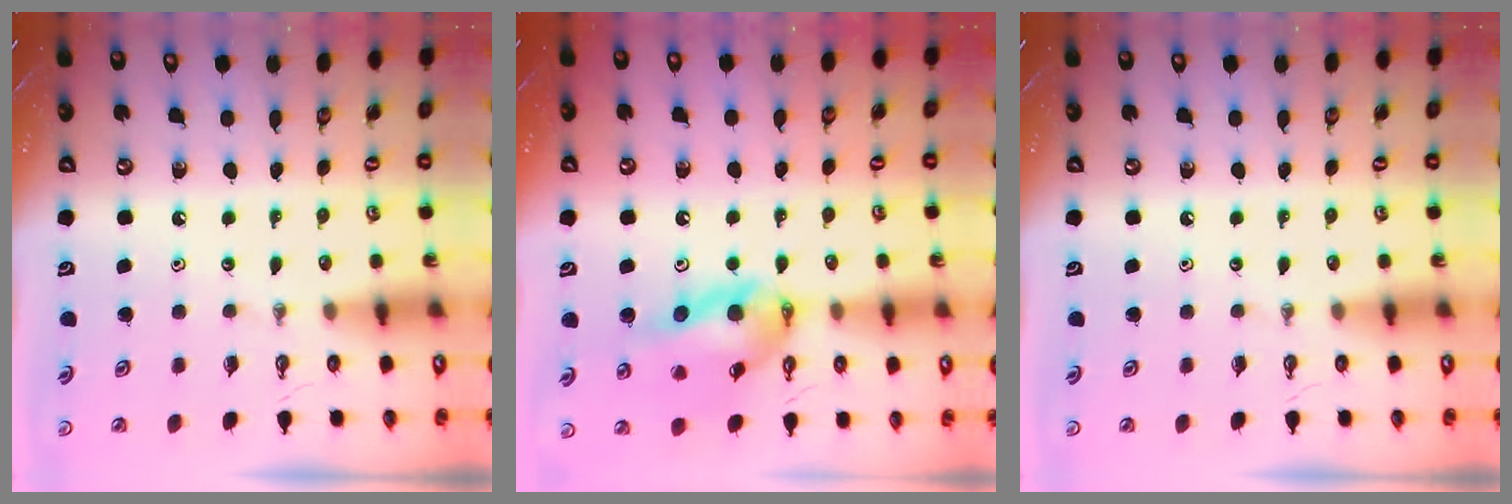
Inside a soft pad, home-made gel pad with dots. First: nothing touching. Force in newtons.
{"total": 14.0, "press": 13.8, "slide": 2.3}
{"total": 0.0}